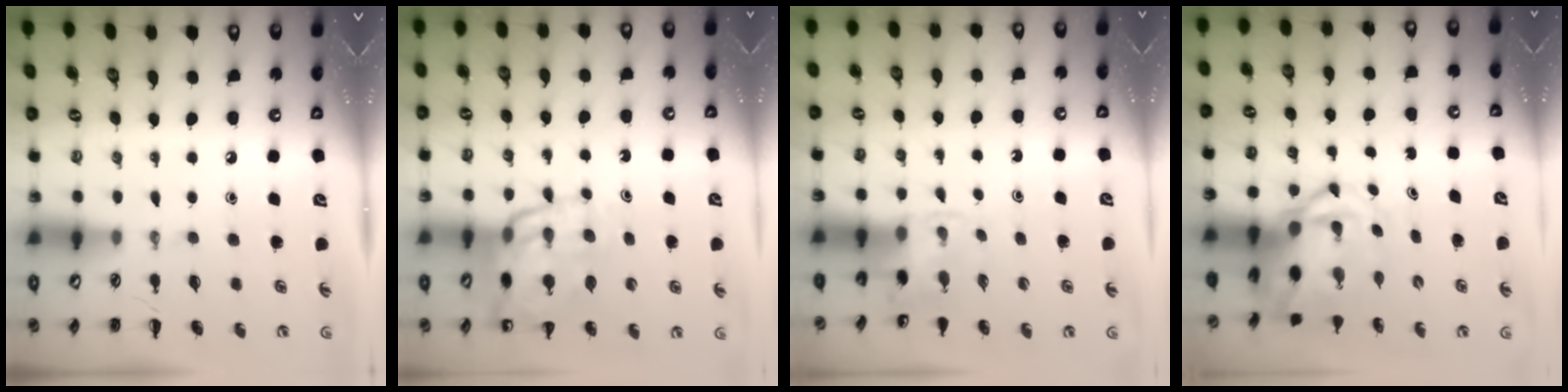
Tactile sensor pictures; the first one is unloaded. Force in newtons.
{"total": 14.7, "press": 14.3, "slide": 3.2}
{"total": 2.6, "press": 2.5, "slide": 0.9}
{"total": 6.3, "press": 6.1, "slide": 1.7}